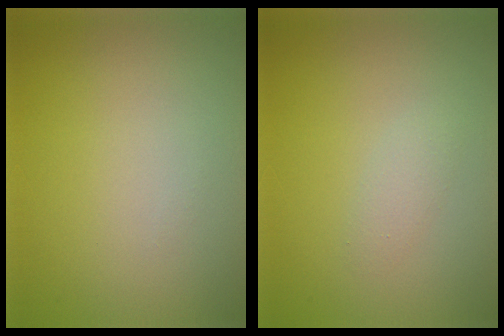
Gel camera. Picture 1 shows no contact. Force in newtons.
{"total": 1.2, "press": 1.2, "slide": 0.0}